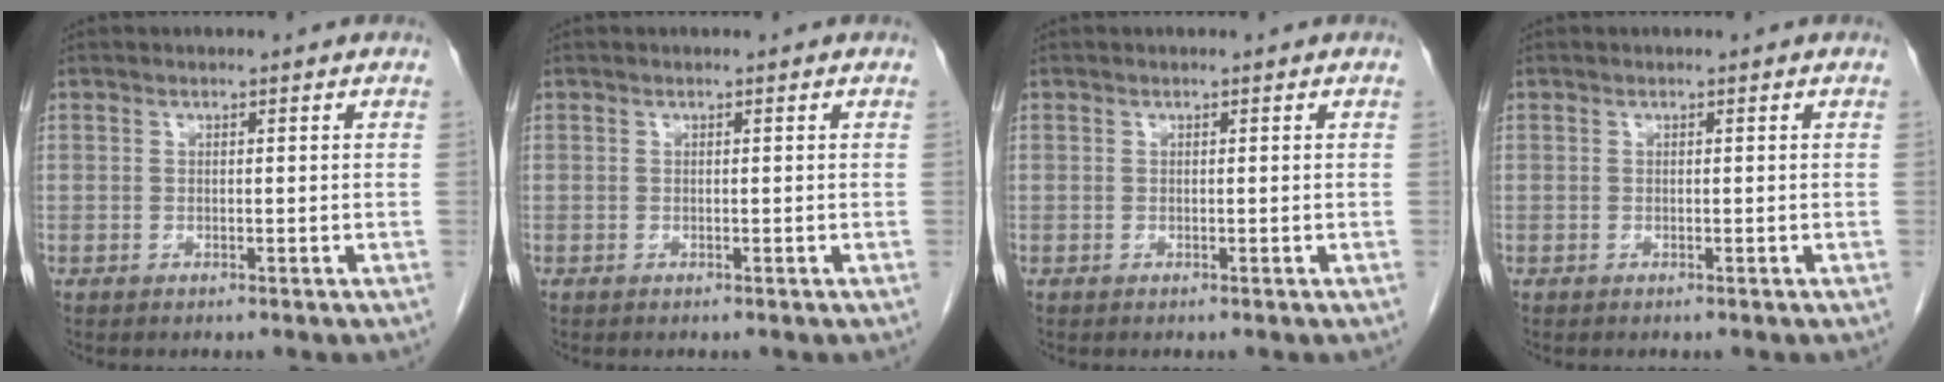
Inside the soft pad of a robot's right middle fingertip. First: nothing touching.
{"total": 0.0}
{"total": 0.0}
{"total": 0.0}